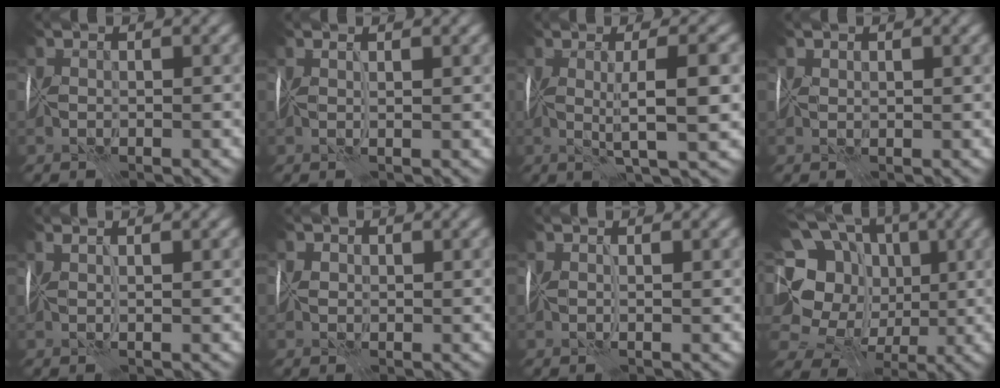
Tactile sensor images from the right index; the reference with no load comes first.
{"total": 1.5, "force": [0.8, -1.2, -0.5], "torque": [0.013, 0.001, 0.018]}
{"total": 4.9, "force": [0.2, -0.5, 4.9], "torque": [-0.070, 0.000, 0.007]}
{"total": 1.1, "force": [1.0, -0.2, -0.5], "torque": [0.010, 0.004, 0.020]}
{"total": 1.7, "force": [1.0, -1.3, -0.3], "torque": [0.007, 0.003, 0.024]}
{"total": 0.8, "force": [0.7, 0.4, -0.2], "torque": [0.009, 0.004, 0.013]}
{"total": 1.4, "force": [0.6, -1.1, -0.6], "torque": [0.014, 0.000, 0.014]}
{"total": 13.3, "force": [1.7, 11.0, 7.3], "torque": [-0.129, 0.020, 0.017]}